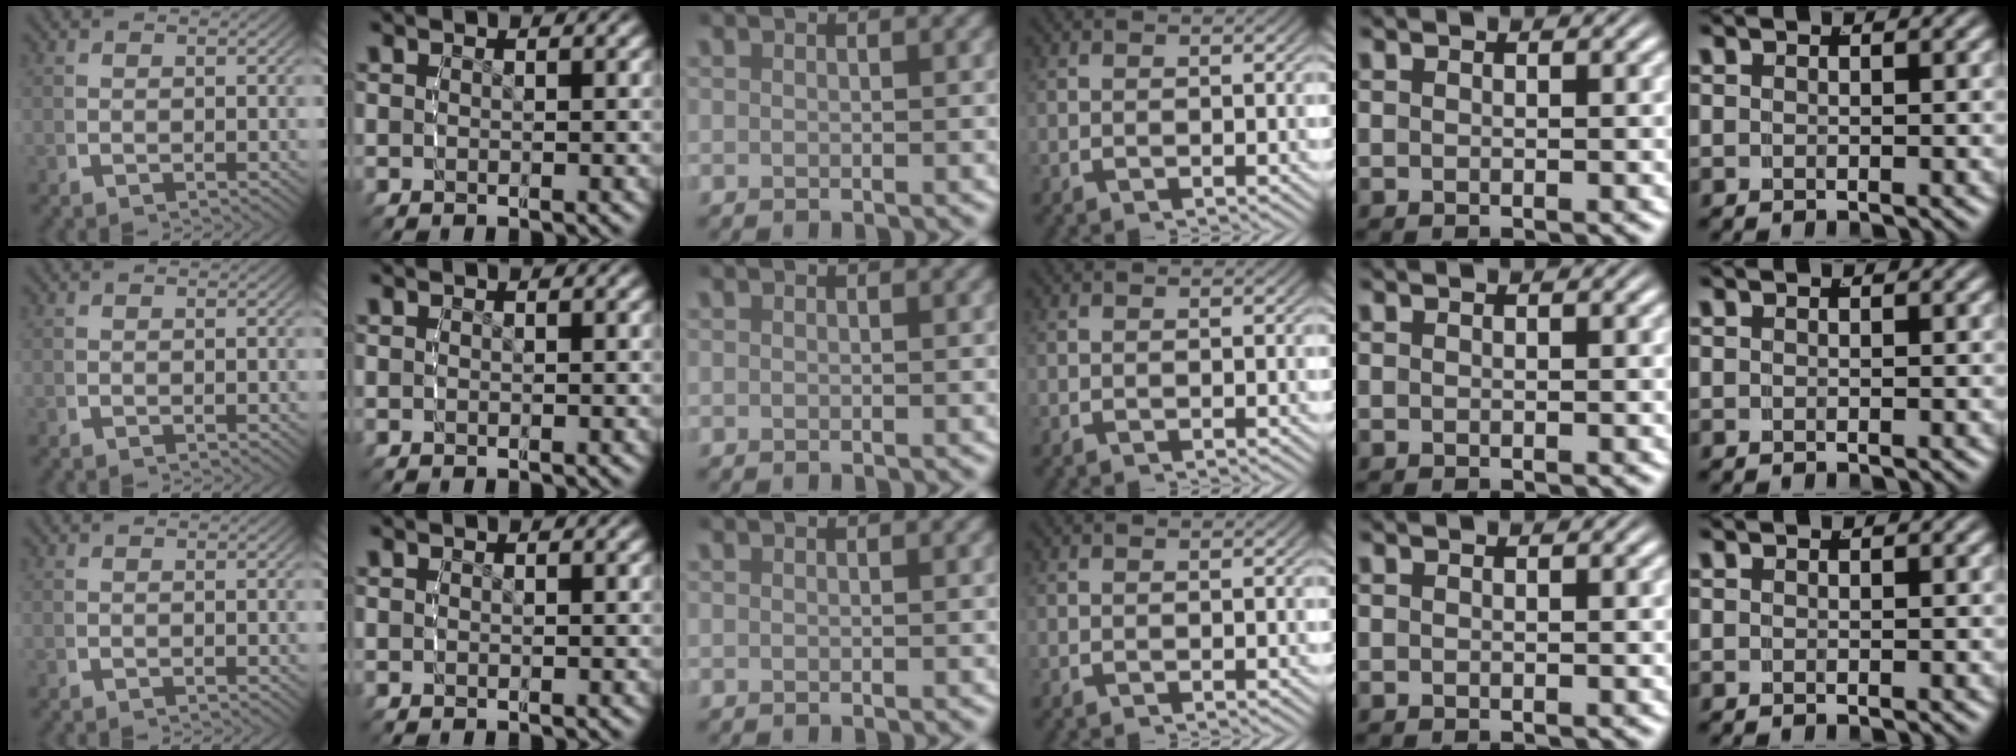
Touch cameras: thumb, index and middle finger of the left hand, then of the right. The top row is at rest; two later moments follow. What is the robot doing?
{"motion": "reach", "object": "paper"}